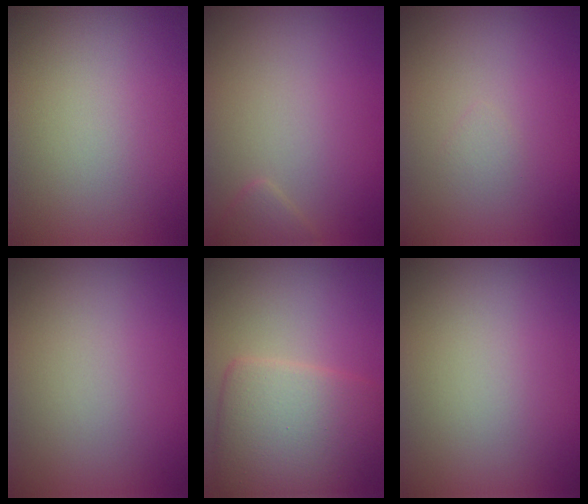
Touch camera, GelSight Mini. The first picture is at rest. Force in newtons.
{"total": 1.1, "press": 1.1, "slide": 0.1}
{"total": 0.6, "press": 0.6, "slide": 0.1}
{"total": 0.0}
{"total": 6.6, "press": 6.6, "slide": 0.3}
{"total": 0.0}